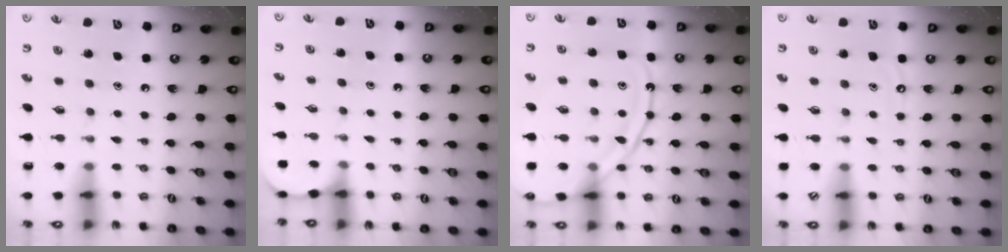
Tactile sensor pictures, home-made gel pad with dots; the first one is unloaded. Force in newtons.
{"total": 1.4, "press": 1.4, "slide": 0.0}
{"total": 12.9, "press": 12.9, "slide": 1.3}
{"total": 3.6, "press": 3.6, "slide": 0.6}